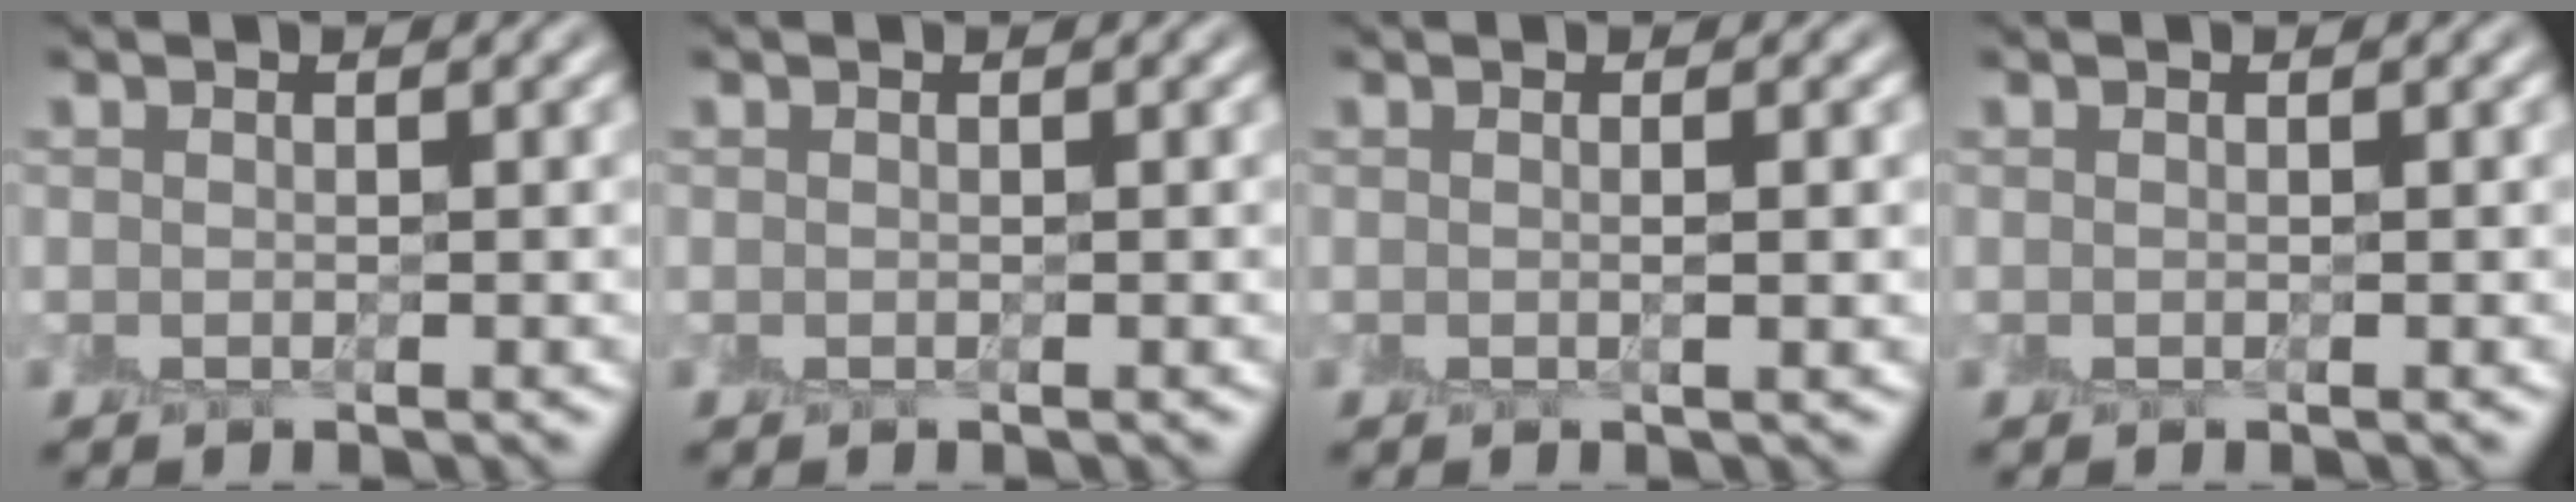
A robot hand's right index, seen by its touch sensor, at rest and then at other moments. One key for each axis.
{"total": 0.0}
{"total": 1.4, "fx": 0.0, "fy": 0.5, "fz": 1.3, "tx": -0.013, "ty": 0.001, "tz": -0.003}
{"total": 0.0}